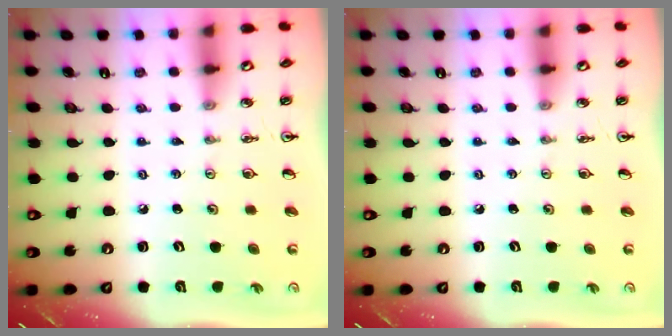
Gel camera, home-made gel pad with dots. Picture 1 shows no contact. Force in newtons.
{"total": 0.0}